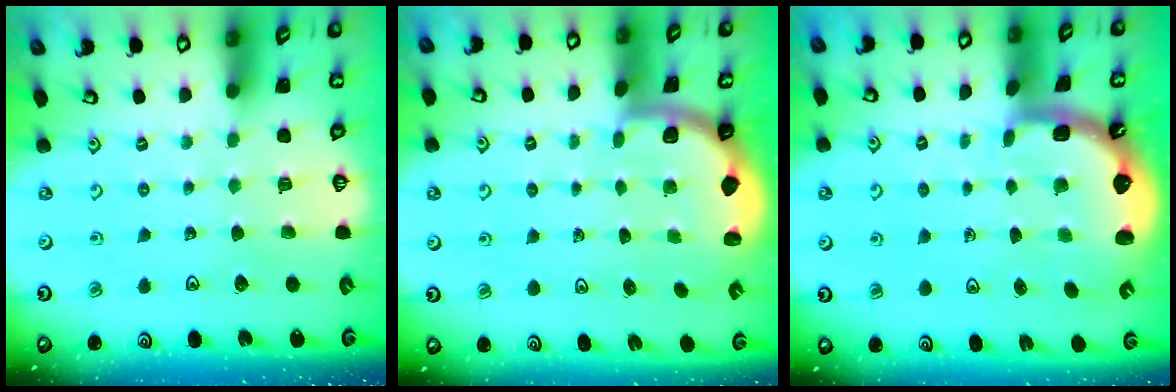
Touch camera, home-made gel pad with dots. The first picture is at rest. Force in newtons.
{"total": 1.7, "press": 1.7, "slide": 0.3}
{"total": 2.7, "press": 1.5, "slide": 2.3}